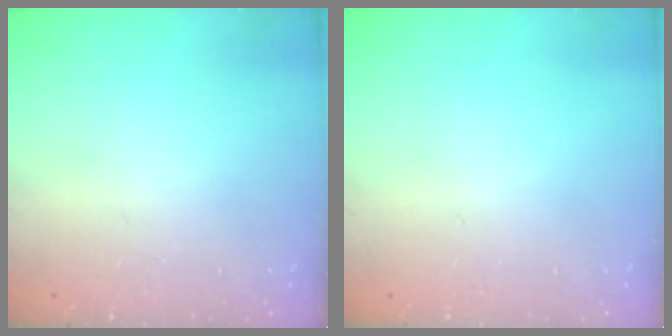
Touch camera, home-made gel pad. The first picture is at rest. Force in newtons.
{"total": 0.0}